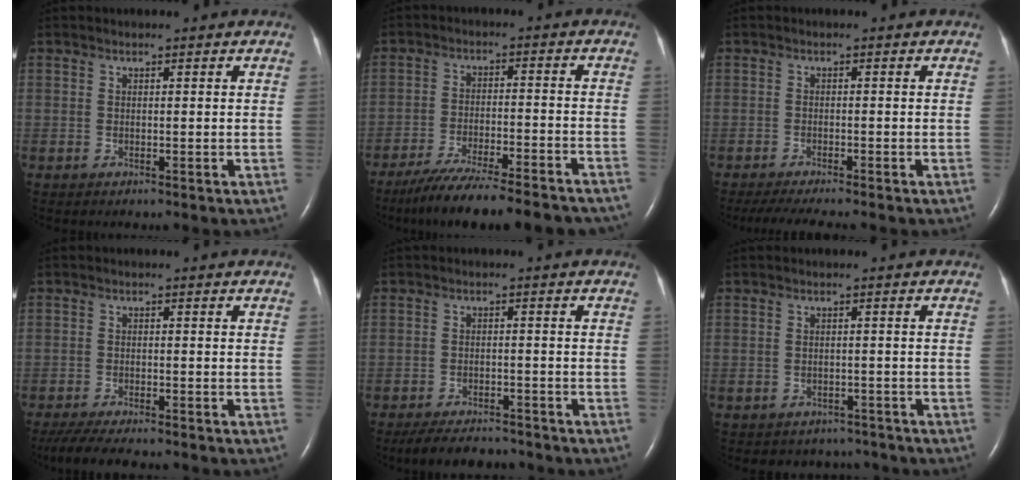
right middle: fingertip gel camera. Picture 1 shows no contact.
{"total": 19.4, "force": [-17.1, 2.1, 8.8], "torque": [-0.112, -0.024, -0.244]}
{"total": 6.9, "force": [-5.9, 0.3, 3.6], "torque": [-0.053, -0.017, -0.092]}
{"total": 8.1, "force": [-6.9, 1.1, 4.2], "torque": [-0.070, -0.020, -0.109]}
{"total": 7.3, "force": [-6.6, 2.0, 2.4], "torque": [-0.039, -0.012, -0.098]}
{"total": 4.5, "force": [-3.9, 2.2, -0.2], "torque": [0.000, 0.011, -0.045]}